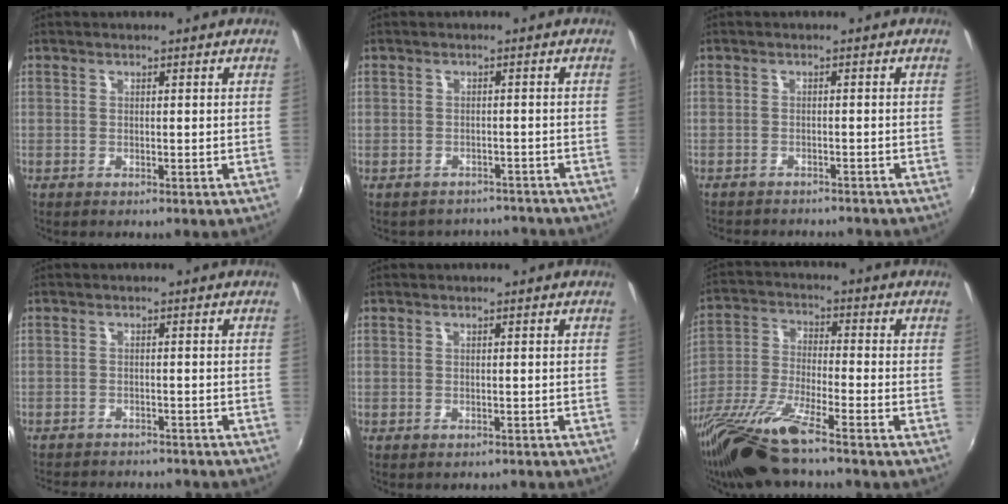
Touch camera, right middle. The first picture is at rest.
{"total": 6.6, "force": [-5.3, 3.9, 0.6], "torque": [-0.007, 0.032, -0.062]}
{"total": 7.0, "force": [-6.4, 1.6, 2.2], "torque": [-0.056, -0.012, -0.088]}
{"total": 10.1, "force": [-9.1, 2.6, 3.4], "torque": [-0.080, -0.012, -0.126]}
{"total": 1.5, "force": [-1.3, 0.6, 0.4], "torque": [-0.010, -0.004, -0.014]}
{"total": 13.2, "force": [-10.5, 0.2, 7.9], "torque": [-0.169, -0.030, -0.203]}